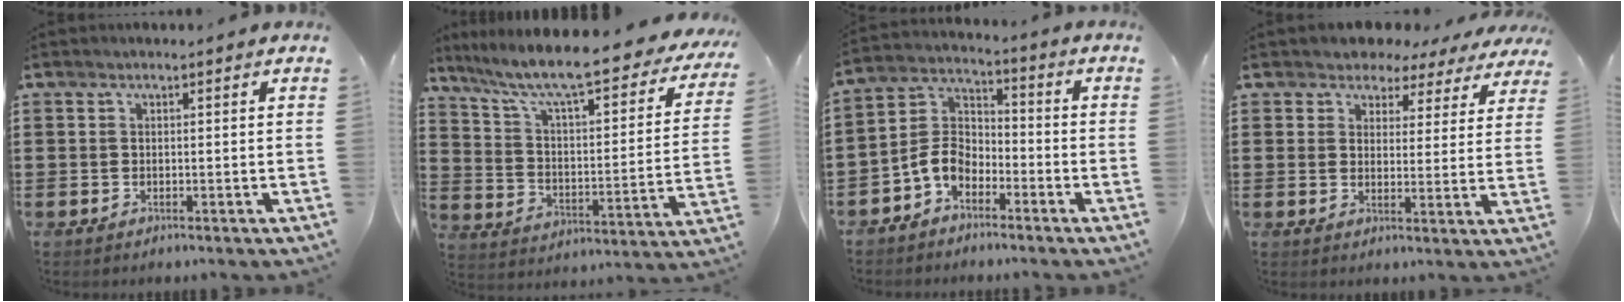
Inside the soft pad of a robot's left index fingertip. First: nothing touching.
{"total": 9.1, "force": [7.5, 0.5, 5.1], "torque": [-0.129, -0.056, 0.120]}
{"total": 6.1, "force": [-3.9, 3.7, 2.9], "torque": [-0.087, 0.000, -0.087]}
{"total": 3.9, "force": [3.4, 1.9, 0.2], "torque": [-0.027, -0.010, 0.057]}